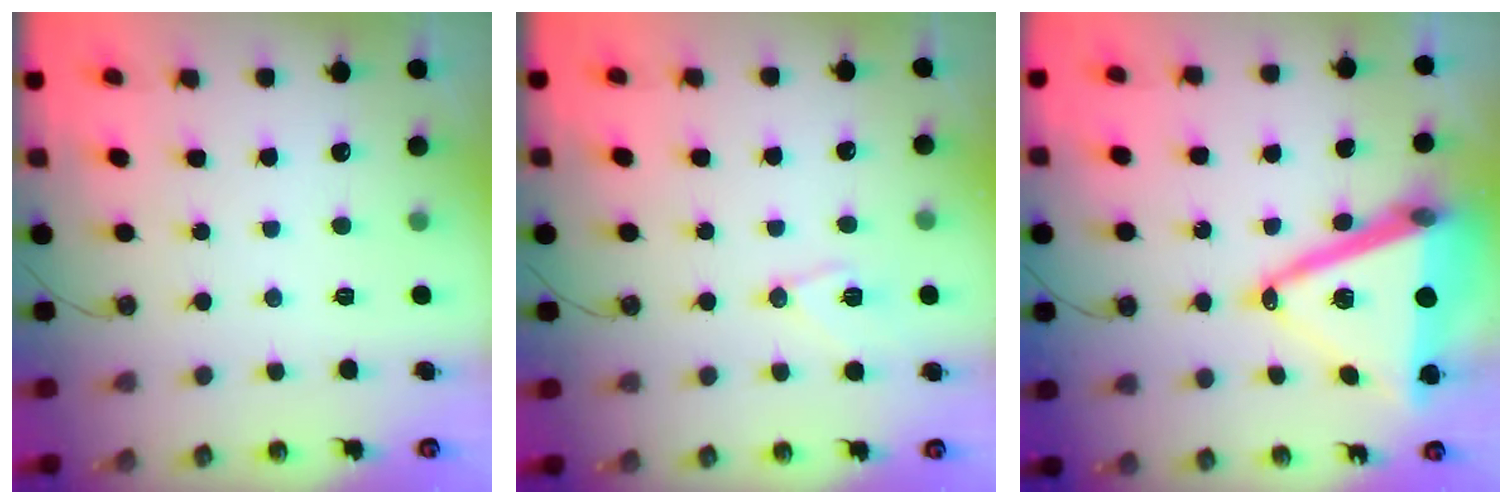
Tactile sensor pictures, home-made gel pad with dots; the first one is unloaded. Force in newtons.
{"total": 9.2, "press": 9.2, "slide": 1.0}
{"total": 22.0, "press": 21.7, "slide": 3.7}